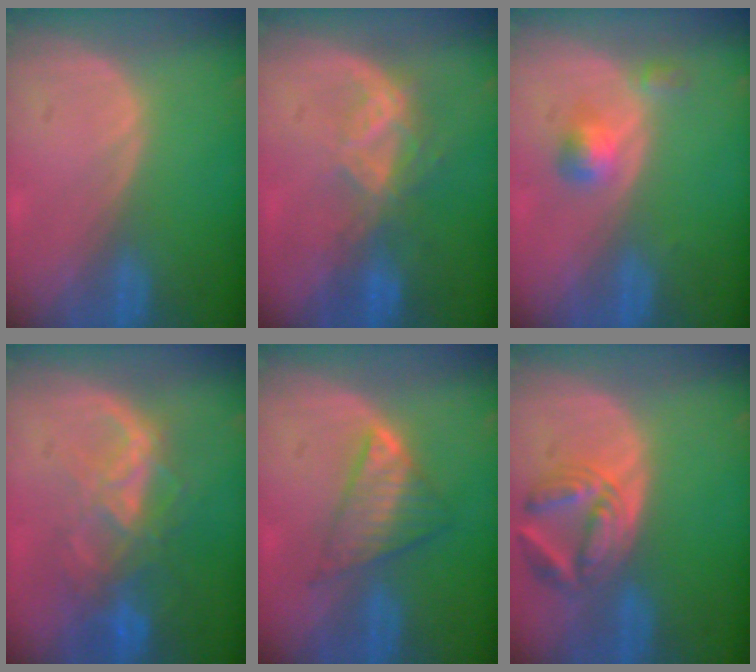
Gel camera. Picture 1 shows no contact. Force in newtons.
{"total": 6.7, "press": 5.7, "slide": 3.5}
{"total": 3.3, "press": 3.1, "slide": 1.2}
{"total": 8.9, "press": 7.5, "slide": 4.7}
{"total": 5.8, "press": 5.6, "slide": 1.6}
{"total": 6.5, "press": 6.4, "slide": 1.3}